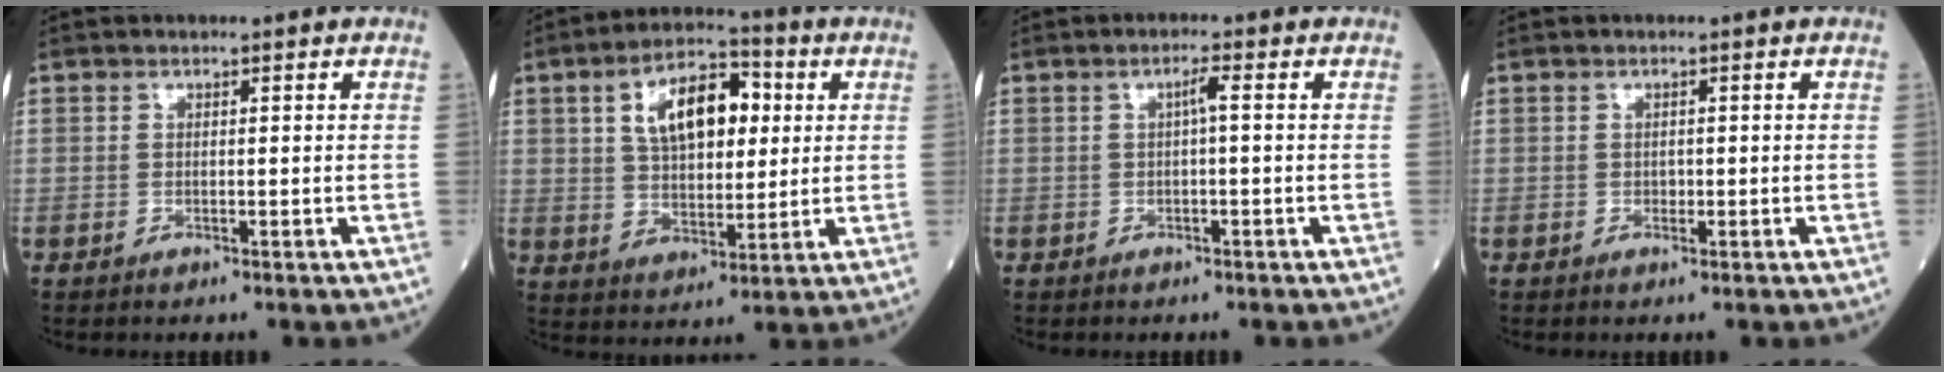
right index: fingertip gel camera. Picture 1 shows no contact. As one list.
[{"total": 11.9, "force": [3.4, 5.9, 9.7], "torque": [-0.169, 0.026, 0.056]}, {"total": 1.5, "force": [0.1, 0.1, 1.5], "torque": [-0.024, 0.004, 0.000]}, {"total": 0.5, "force": [-0.1, 0.4, 0.2], "torque": [-0.001, 0.002, -0.004]}]